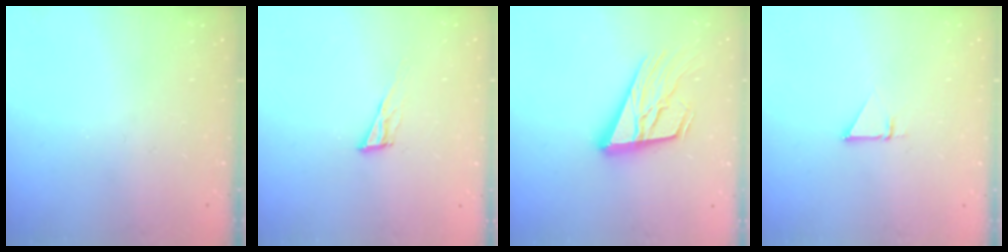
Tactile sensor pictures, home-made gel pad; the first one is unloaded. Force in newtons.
{"total": 8.7, "press": 8.3, "slide": 2.6}
{"total": 20.4, "press": 19.9, "slide": 4.5}
{"total": 1.4, "press": 1.4, "slide": 0.0}